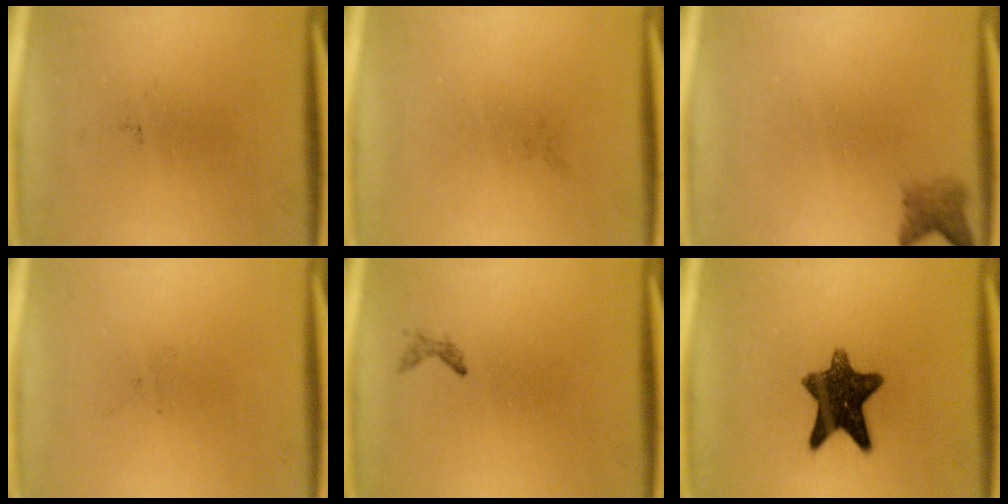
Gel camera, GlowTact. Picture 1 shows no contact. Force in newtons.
{"total": 0.0}
{"total": 2.3}
{"total": 0.0}
{"total": 0.7}
{"total": 10.9}